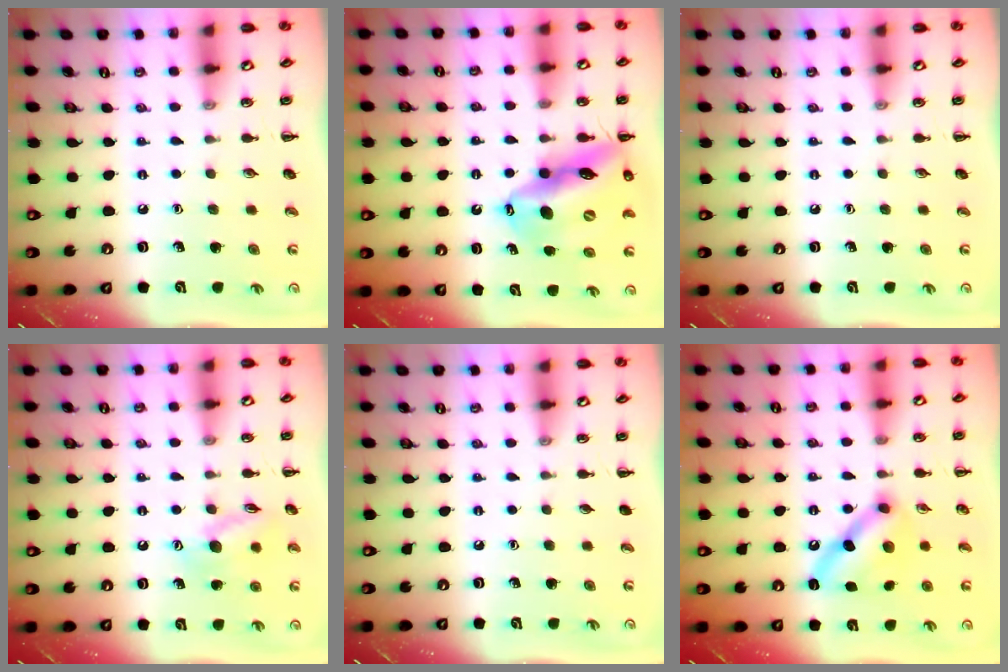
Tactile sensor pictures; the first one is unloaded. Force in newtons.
{"total": 19.5, "press": 18.8, "slide": 4.9}
{"total": 0.0}
{"total": 11.2, "press": 11.1, "slide": 0.9}
{"total": 0.0}
{"total": 10.7, "press": 10.7, "slide": 0.9}